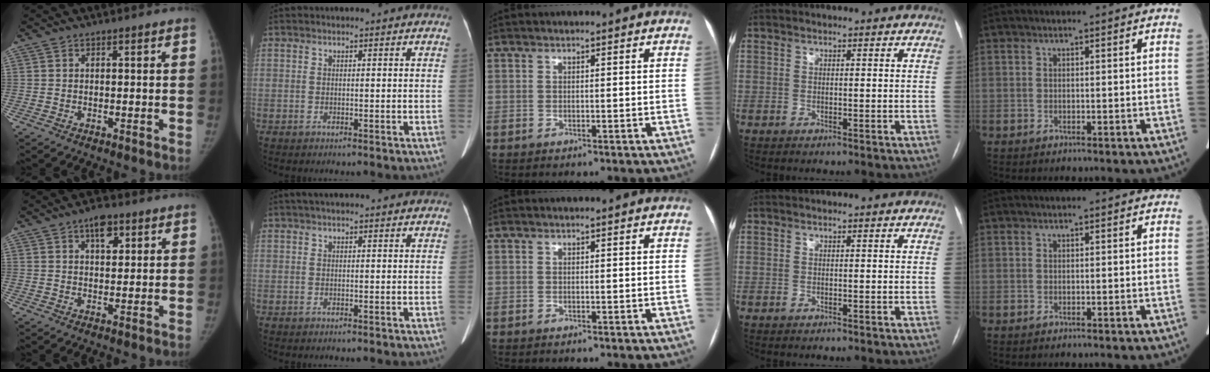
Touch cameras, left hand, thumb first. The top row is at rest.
{"thumb": {"total": 4.9, "force": [2.6, 2.5, 3.2], "torque": [-0.030, -0.008, 0.038]}, "index": {"total": 5.7, "force": [4.8, 1.1, 2.9], "torque": [-0.045, 0.035, 0.067]}}